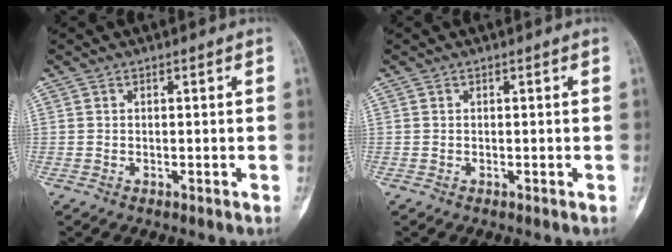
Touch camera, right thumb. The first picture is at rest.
{"total": 0.0}